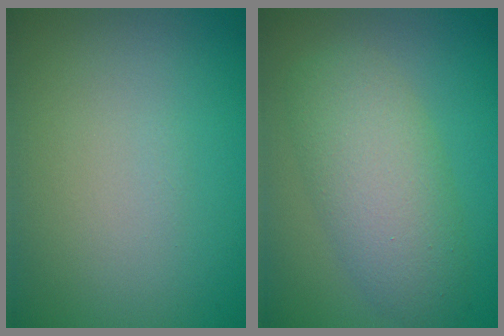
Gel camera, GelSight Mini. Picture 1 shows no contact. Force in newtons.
{"total": 5.6, "press": 5.6, "slide": 0.2}